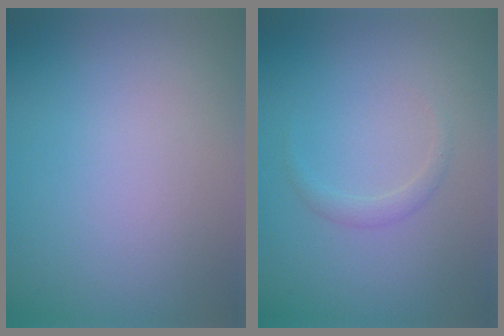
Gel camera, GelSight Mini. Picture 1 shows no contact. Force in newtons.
{"total": 1.1, "press": 1.1, "slide": 0.0}